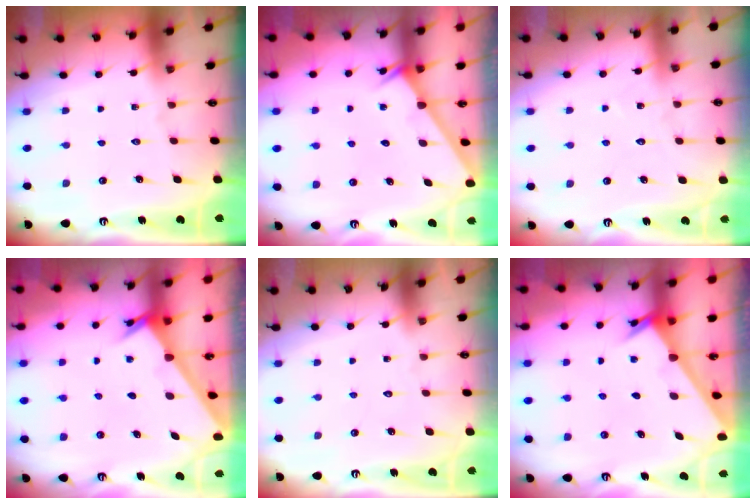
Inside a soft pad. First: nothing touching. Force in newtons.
{"total": 1.4, "press": 1.4, "slide": 0.1}
{"total": 4.9, "press": 4.9, "slide": 0.5}
{"total": 2.3, "press": 2.3, "slide": 0.2}
{"total": 1.7, "press": 1.7, "slide": 0.1}
{"total": 2.4, "press": 2.4, "slide": 0.2}